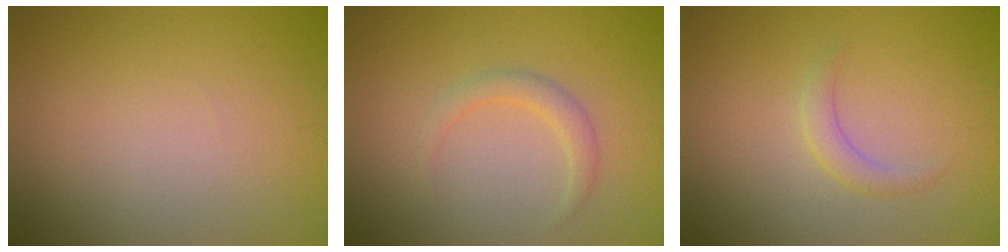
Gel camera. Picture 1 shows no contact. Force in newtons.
{"total": 1.7, "press": 1.7, "slide": 0.1}
{"total": 1.5, "press": 1.5, "slide": 0.0}